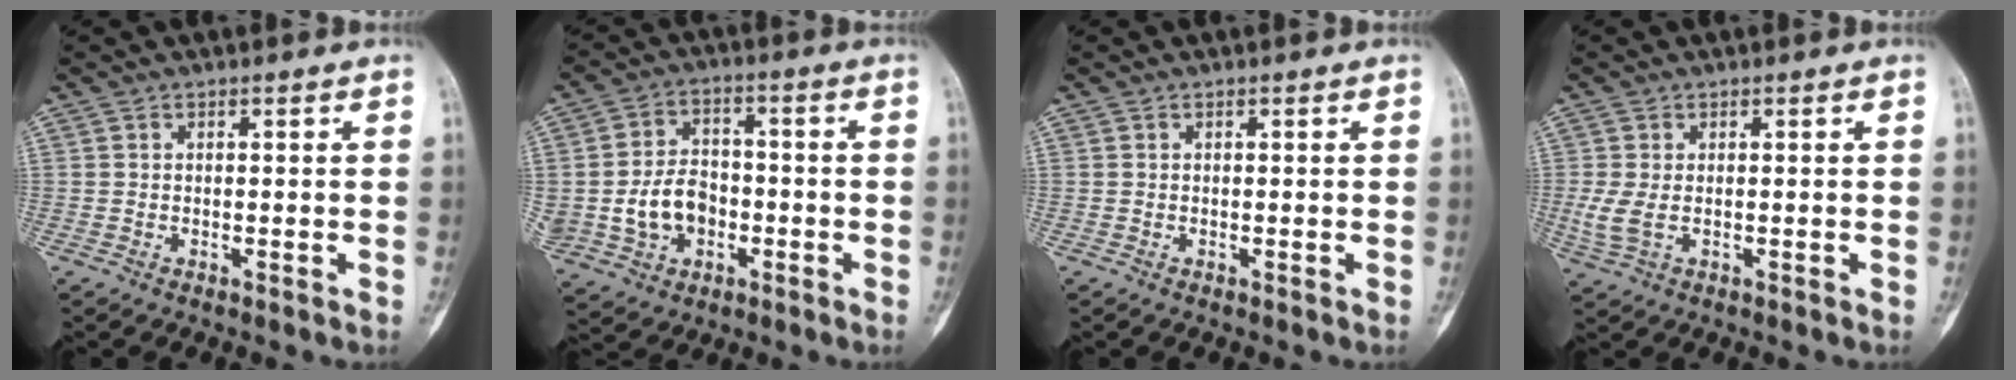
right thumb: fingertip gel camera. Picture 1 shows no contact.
{"total": 11.0, "force": [-1.9, 8.5, 6.6], "torque": [-0.101, 0.024, -0.025]}
{"total": 0.0}
{"total": 3.8, "force": [-0.3, 2.1, 3.2], "torque": [-0.096, -0.001, 0.000]}